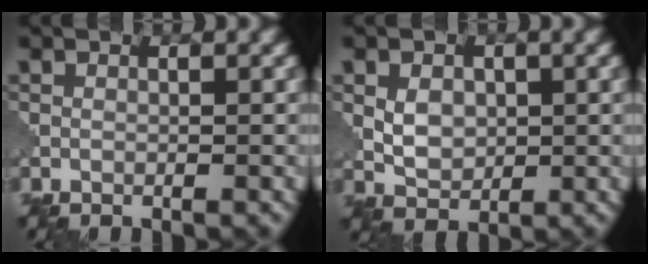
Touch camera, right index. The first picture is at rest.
{"total": 3.0, "force": [0.3, 2.2, 2.0], "torque": [-0.037, -0.002, 0.005]}